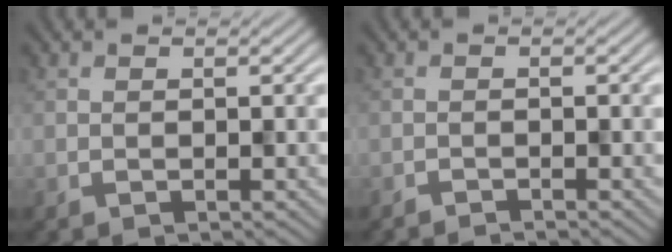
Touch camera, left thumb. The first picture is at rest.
{"total": 1.3, "force": [-1.3, 0.0, 0.0], "torque": [0.002, 0.000, -0.022]}